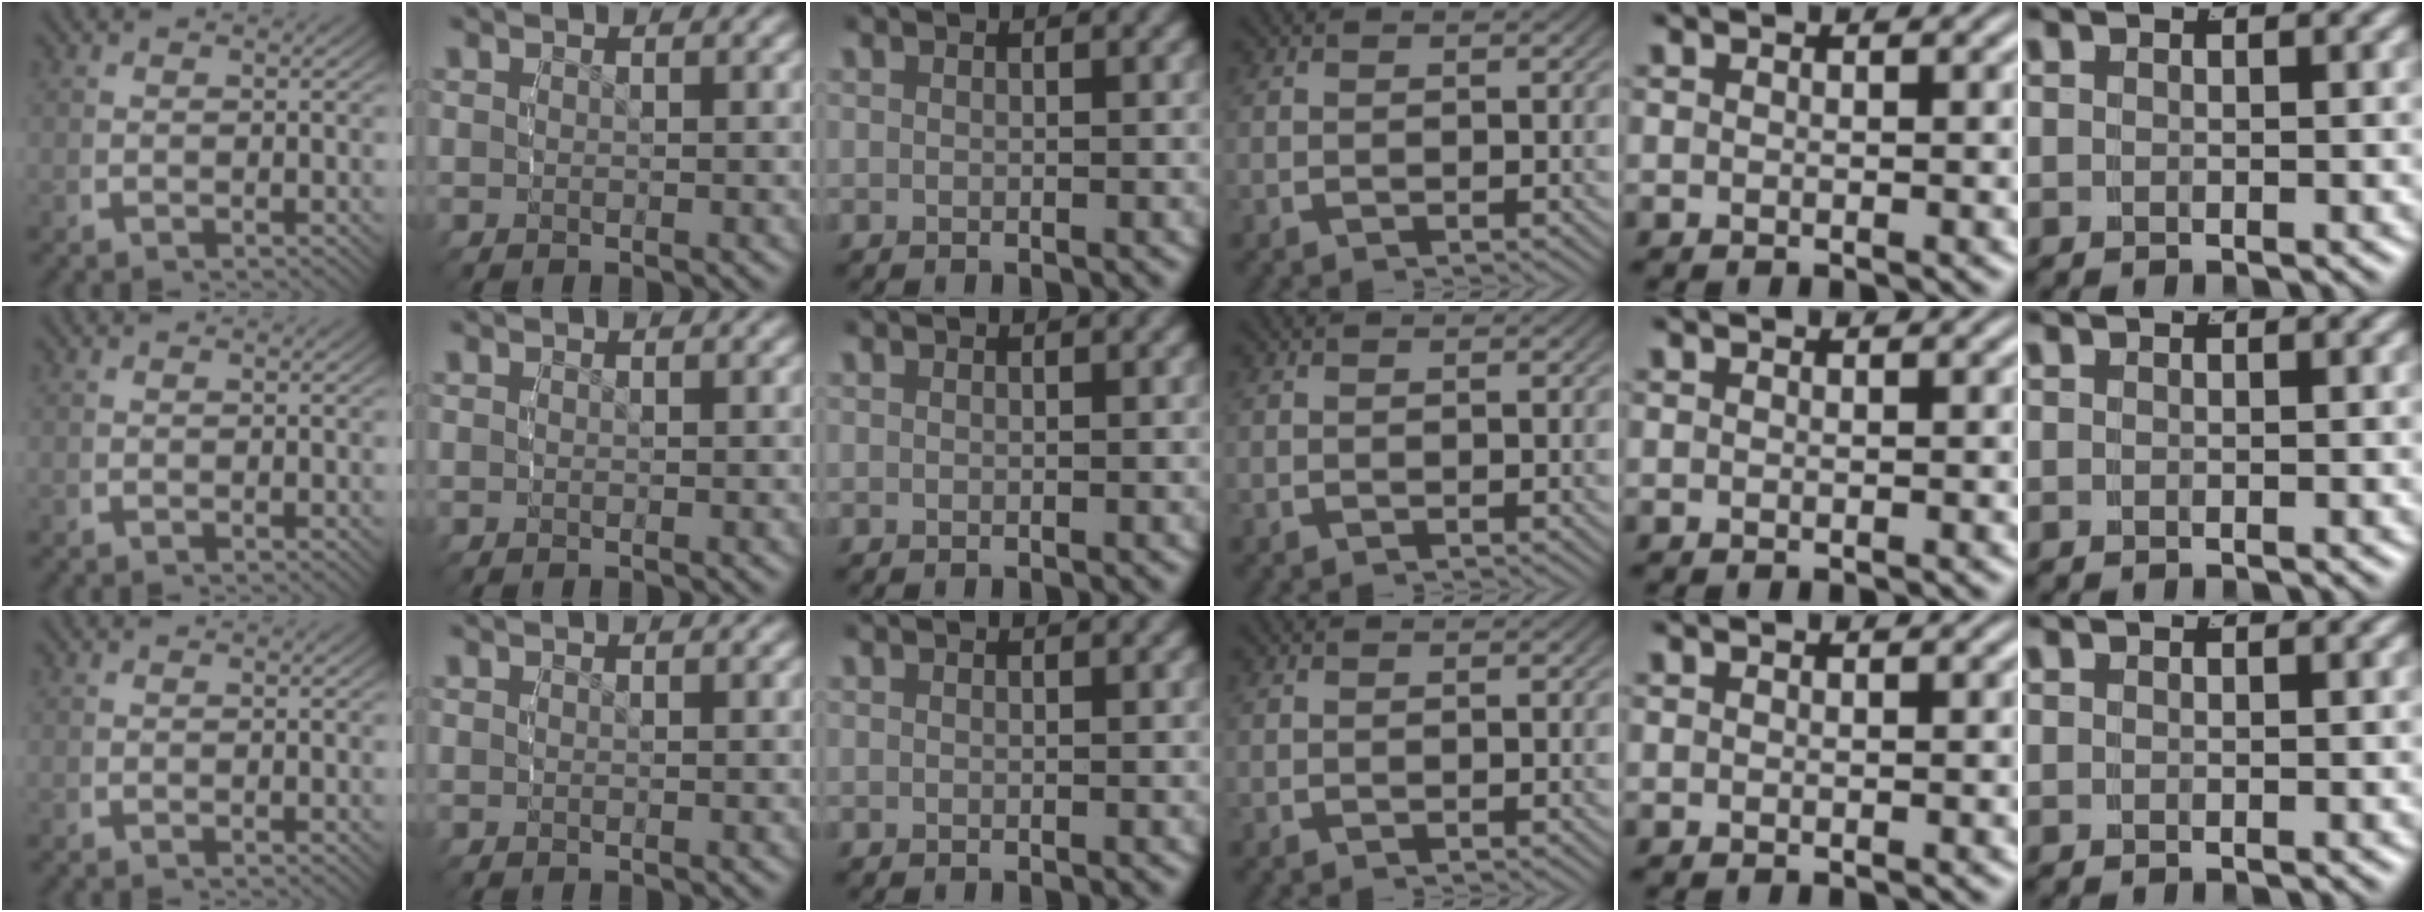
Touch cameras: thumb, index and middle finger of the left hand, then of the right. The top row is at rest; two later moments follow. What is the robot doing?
{"motion": "reach", "object": "pen bag"}